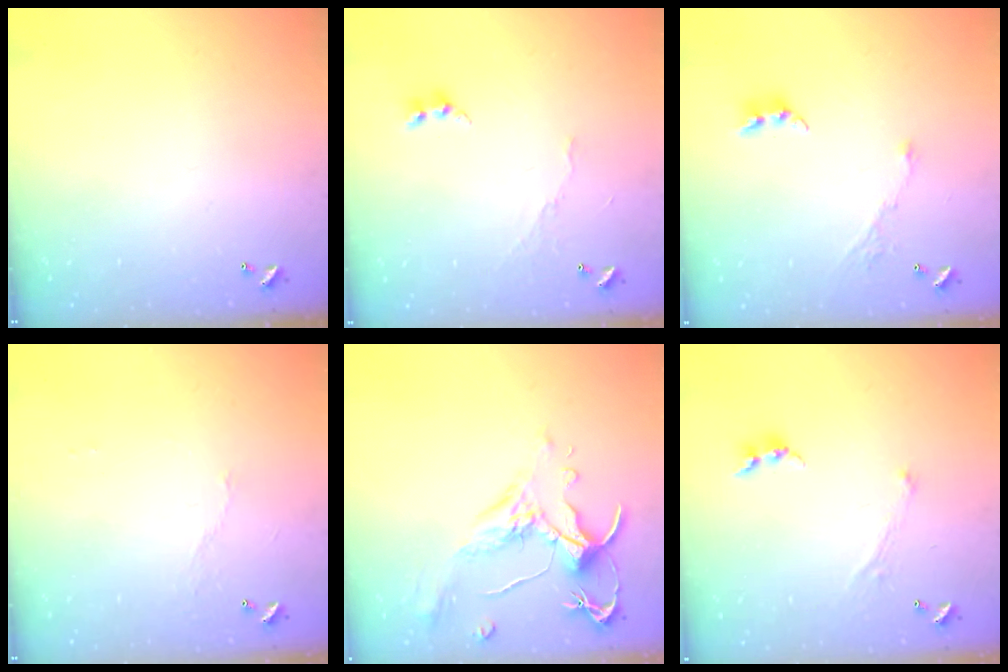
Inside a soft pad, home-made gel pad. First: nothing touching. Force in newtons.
{"total": 5.6, "press": 5.6, "slide": 0.4}
{"total": 5.4, "press": 5.3, "slide": 0.7}
{"total": 2.9, "press": 2.8, "slide": 0.6}
{"total": 1.5, "press": 1.0, "slide": 1.1}
{"total": 1.3, "press": 1.2, "slide": 0.5}